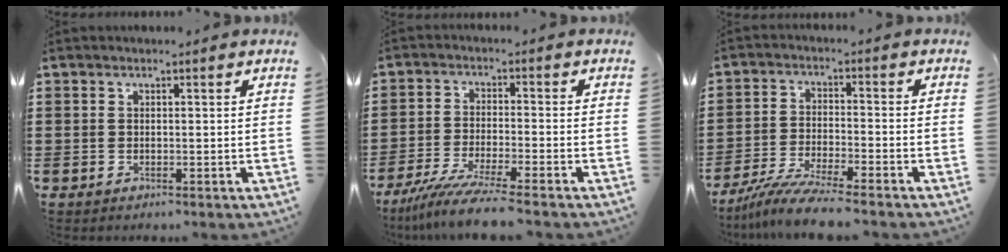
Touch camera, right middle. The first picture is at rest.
{"total": 6.7, "force": [-5.7, -0.4, 3.5], "torque": [-0.080, -0.021, -0.110]}
{"total": 7.0, "force": [-6.4, -0.3, 2.9], "torque": [-0.059, -0.011, -0.121]}